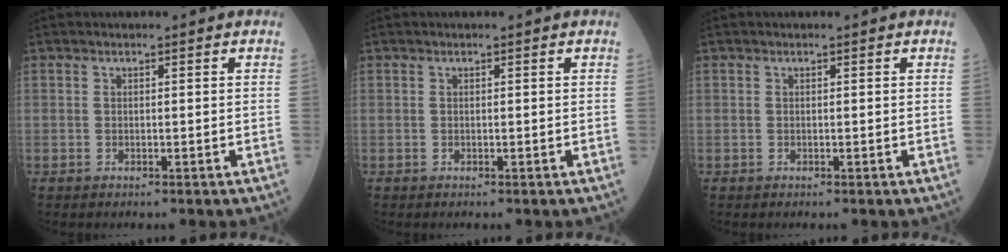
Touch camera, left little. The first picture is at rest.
{"total": 0.0}
{"total": 0.0}